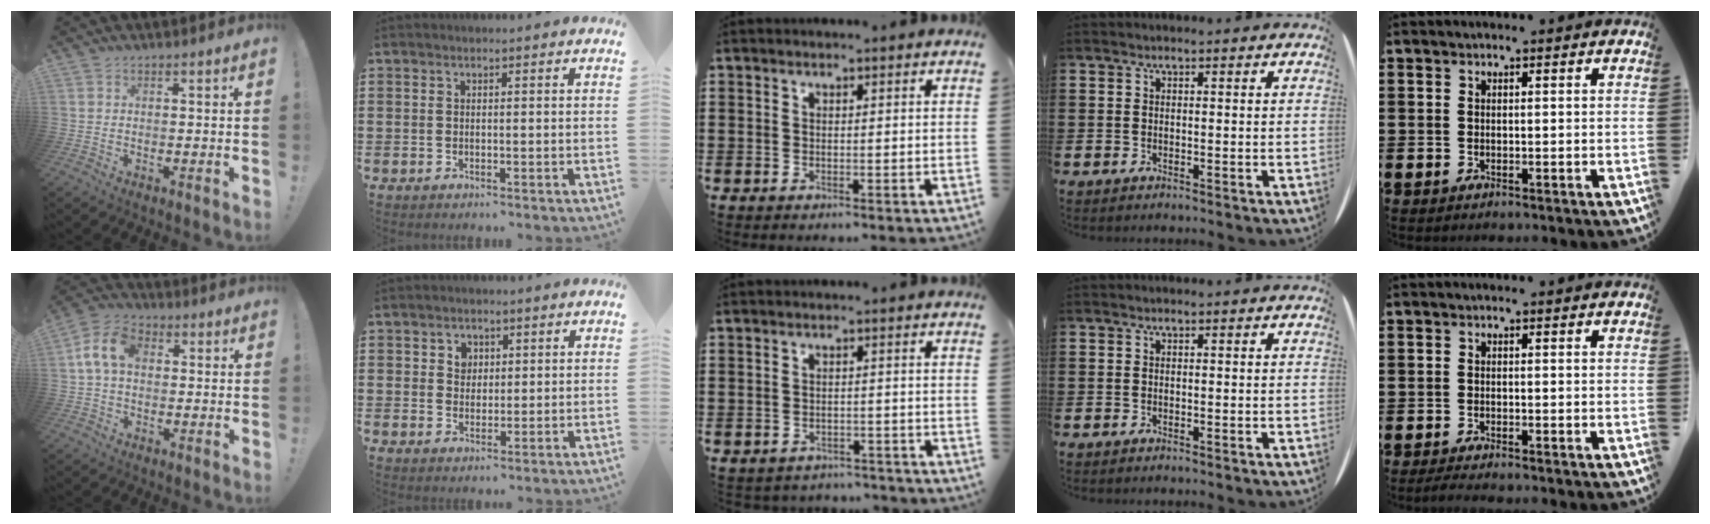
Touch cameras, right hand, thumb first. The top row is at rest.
{"thumb": {"total": 9.8, "force": [1.4, 6.6, 7.1], "torque": [-0.137, 0.019, 0.030]}, "index": {"total": 2.4, "force": [1.0, 2.0, 0.7], "torque": [-0.022, 0.010, 0.017]}, "middle": {"total": 2.1, "force": [-2.1, 0.2, -0.3], "torque": [-0.012, -0.001, -0.046]}, "little": {"total": 1.1, "force": [-0.8, 0.1, 0.7], "torque": [-0.012, -0.001, -0.015]}}